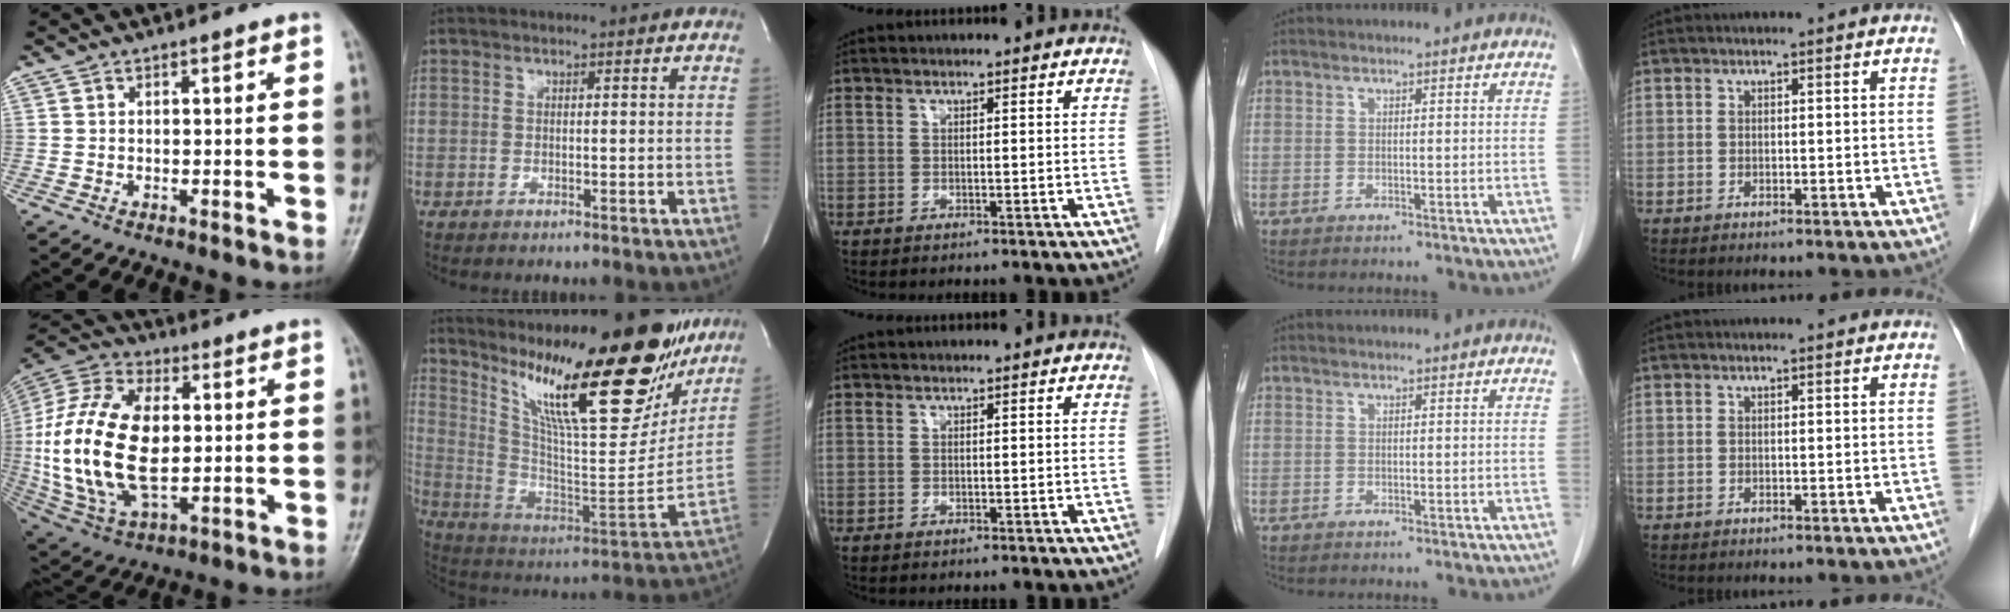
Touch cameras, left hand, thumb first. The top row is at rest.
{"thumb": {"total": 23.0, "force": [0.7, 12.6, 19.2], "torque": [-0.402, -0.004, 0.017]}, "index": {"total": 29.7, "force": [20.9, 6.4, 20.1], "torque": [-0.334, -0.024, 0.321]}}